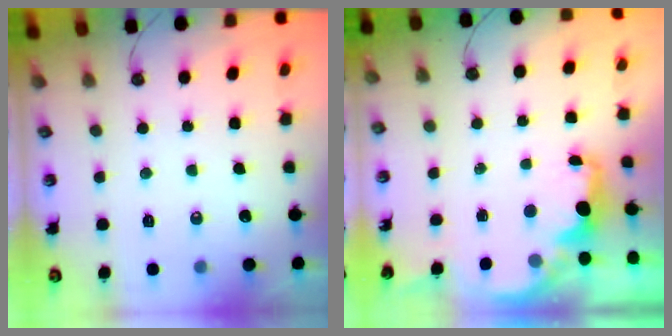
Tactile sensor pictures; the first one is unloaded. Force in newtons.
{"total": 2.4, "press": 2.3, "slide": 0.8}